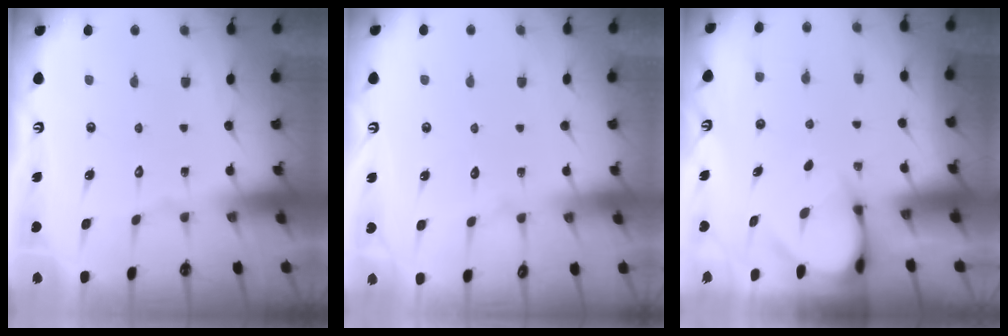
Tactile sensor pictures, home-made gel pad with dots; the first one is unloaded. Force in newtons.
{"total": 3.2, "press": 3.2, "slide": 0.4}
{"total": 3.5, "press": 3.5, "slide": 0.2}